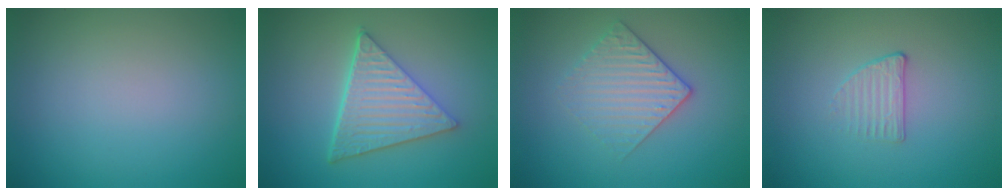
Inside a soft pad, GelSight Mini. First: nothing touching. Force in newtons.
{"total": 6.0, "press": 4.5, "slide": 4.0}
{"total": 3.0, "press": 2.7, "slide": 1.2}
{"total": 1.3, "press": 0.8, "slide": 1.0}